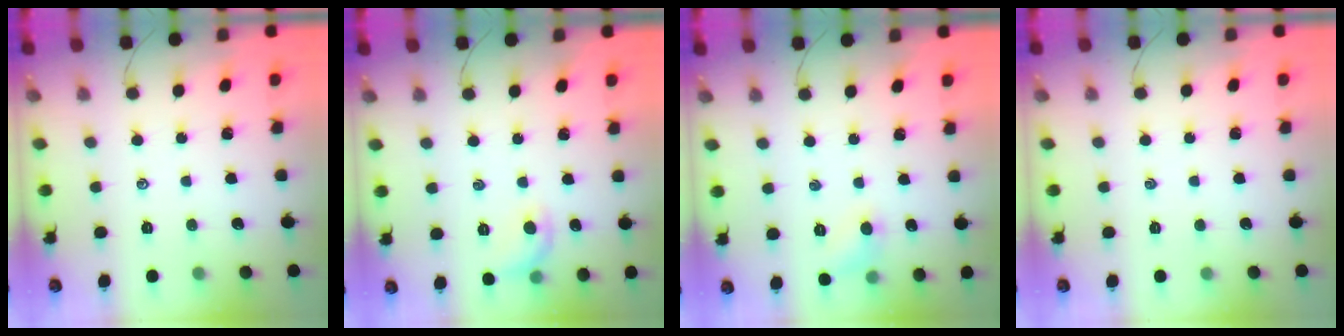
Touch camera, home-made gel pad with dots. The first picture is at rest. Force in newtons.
{"total": 7.0, "press": 6.9, "slide": 1.3}
{"total": 5.5, "press": 5.3, "slide": 1.4}
{"total": 0.0}